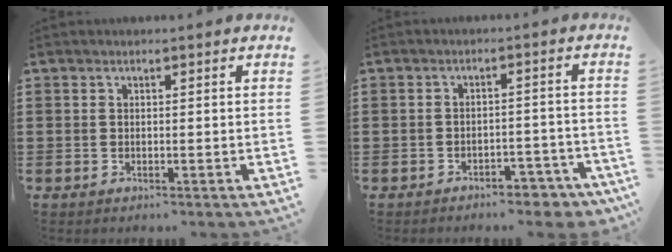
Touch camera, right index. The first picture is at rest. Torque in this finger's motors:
{"motor_torque": [0.26, 0.51, 0.34, 0.05]}